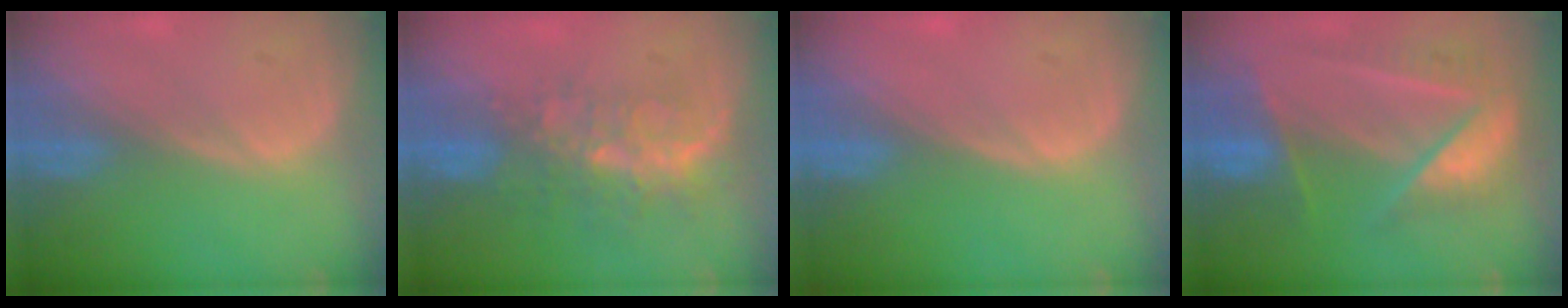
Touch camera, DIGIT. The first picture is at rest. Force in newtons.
{"total": 8.2, "press": 6.8, "slide": 4.6}
{"total": 0.0}
{"total": 9.0, "press": 8.1, "slide": 3.8}